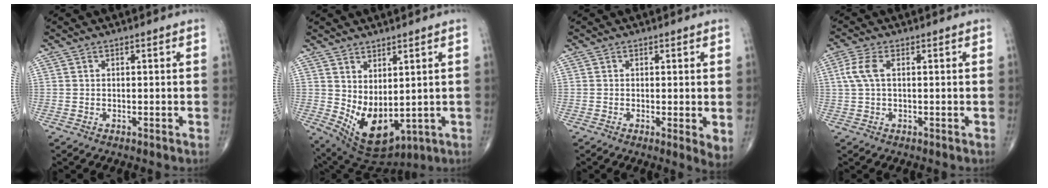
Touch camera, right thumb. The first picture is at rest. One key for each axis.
{"total": 11.0, "fx": 0.5, "fy": 5.9, "fz": 9.3, "tx": -0.147, "ty": -0.024, "tz": 0.041}
{"total": 3.3, "fx": 0.0, "fy": 0.9, "fz": 3.2, "tx": -0.049, "ty": -0.012, "tz": -0.006}
{"total": 4.3, "fx": 0.8, "fy": 1.9, "fz": 3.7, "tx": -0.104, "ty": 0.013, "tz": 0.014}